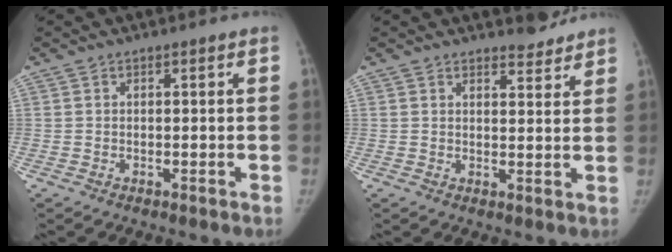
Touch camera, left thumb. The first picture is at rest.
{"total": 3.7, "force": [3.5, 1.0, 0.6], "torque": [0.009, -0.031, 0.046]}